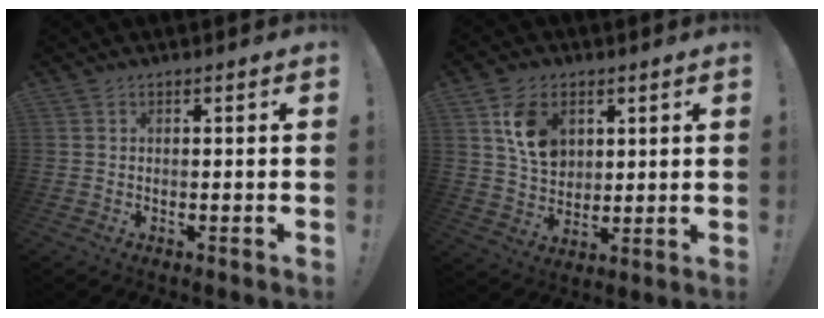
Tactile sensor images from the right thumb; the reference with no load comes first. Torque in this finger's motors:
{"motor_torque": [0.04, 0.39, 0.26, 0.34, 0.02]}